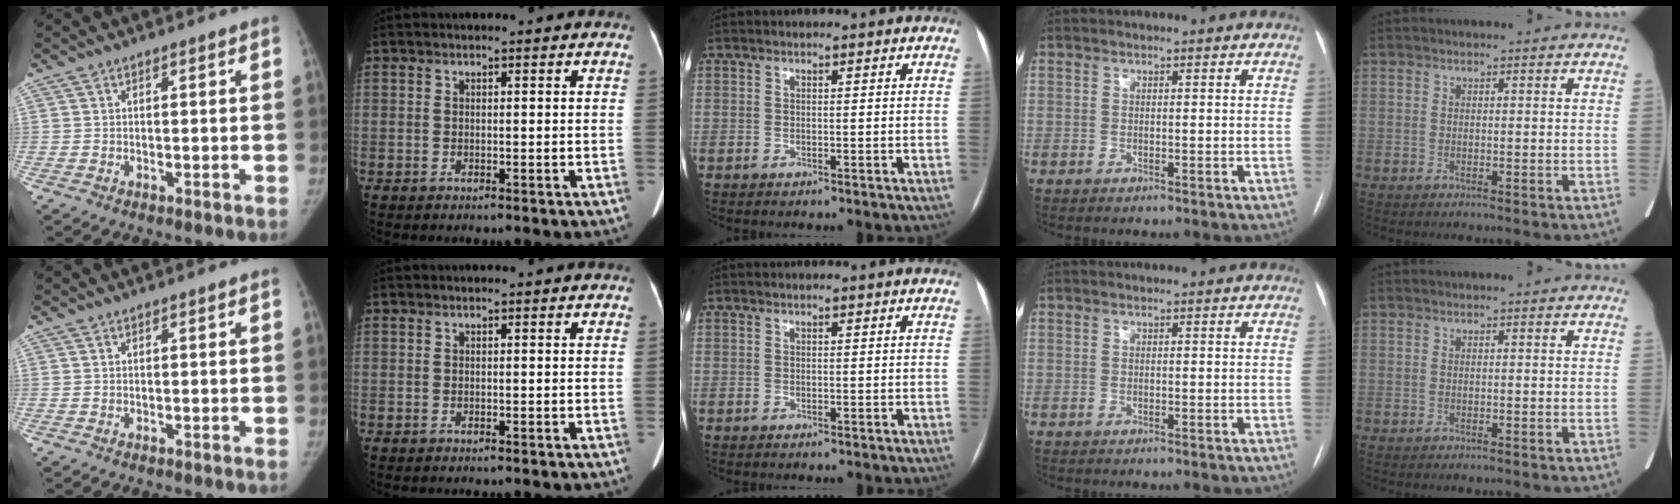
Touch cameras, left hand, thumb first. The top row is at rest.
{}